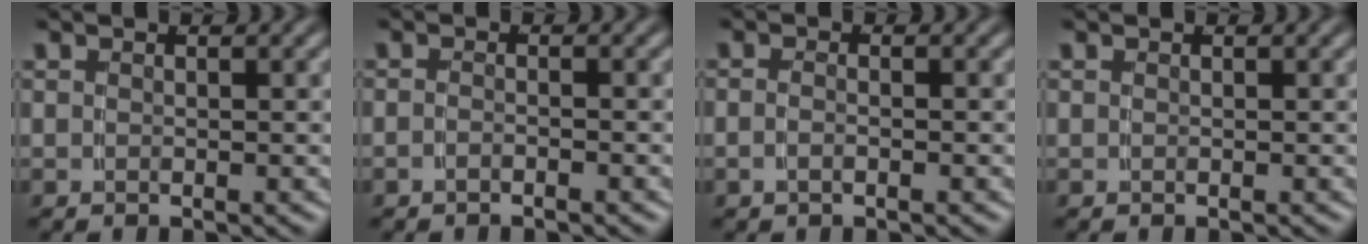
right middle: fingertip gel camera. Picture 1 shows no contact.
{"total": 1.1, "force": [-1.0, -0.1, 0.5], "torque": [-0.011, 0.001, -0.021]}
{"total": 1.2, "force": [-0.8, 0.0, 0.9], "torque": [-0.021, -0.004, -0.011]}
{"total": 0.0}